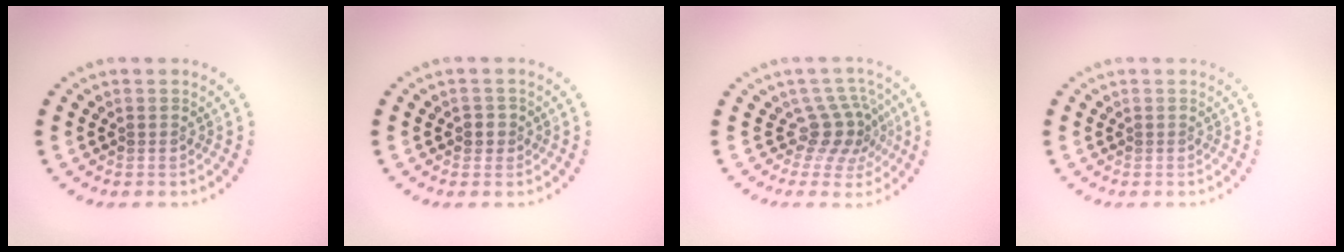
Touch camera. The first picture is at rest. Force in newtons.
{"total": 1.2, "press": 1.1, "slide": 0.5}
{"total": 3.3, "press": 2.3, "slide": 2.4}
{"total": 0.0}